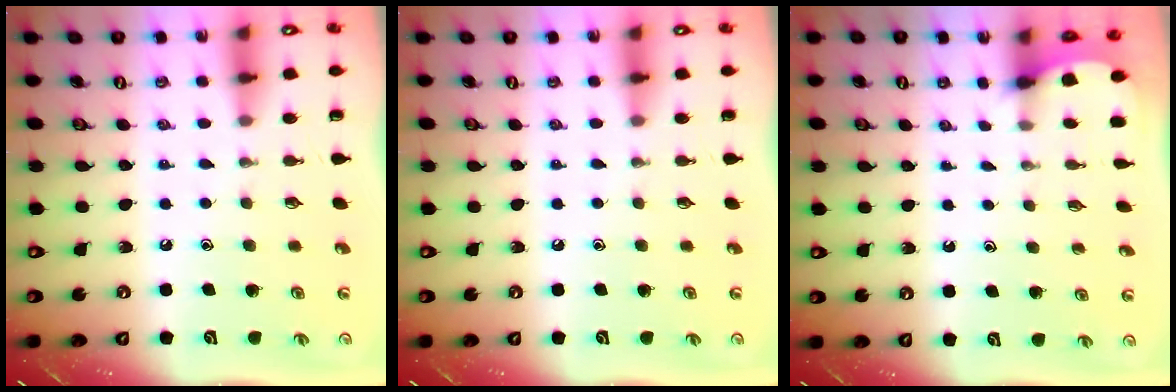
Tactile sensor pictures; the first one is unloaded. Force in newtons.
{"total": 0.0}
{"total": 1.0, "press": 0.9, "slide": 0.1}